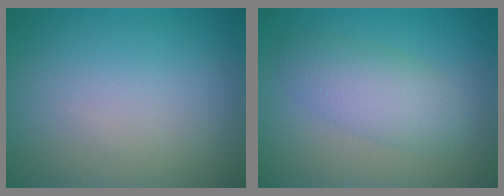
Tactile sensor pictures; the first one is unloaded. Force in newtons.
{"total": 3.6, "press": 3.6, "slide": 0.0}